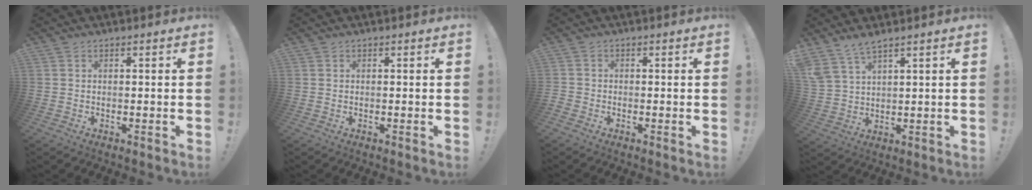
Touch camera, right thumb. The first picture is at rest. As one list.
[{"total": 0.0}, {"total": 1.3, "force": [-0.9, 0.8, 0.5], "torque": [-0.007, 0.004, -0.016]}, {"total": 6.0, "force": [5.2, 1.2, 2.7], "torque": [-0.070, -0.022, 0.103]}]